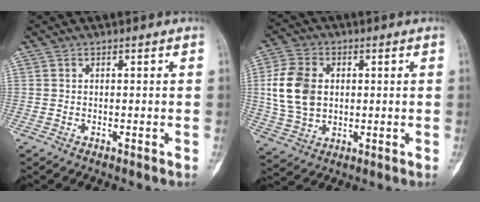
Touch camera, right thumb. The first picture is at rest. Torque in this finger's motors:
{"motor_torque": [-0.55, 1.04, 1.09, 0.16, 0.12]}